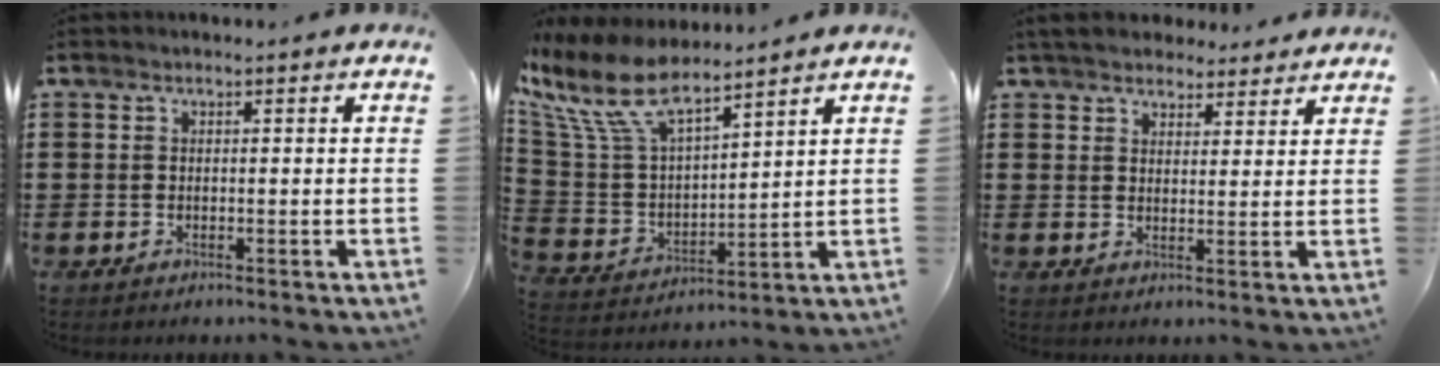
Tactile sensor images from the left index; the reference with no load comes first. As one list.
[{"total": 11.3, "force": [8.6, 3.7, 6.3], "torque": [-0.167, -0.042, 0.152]}, {"total": 4.4, "force": [4.1, 1.4, 0.8], "torque": [-0.031, -0.006, 0.077]}]